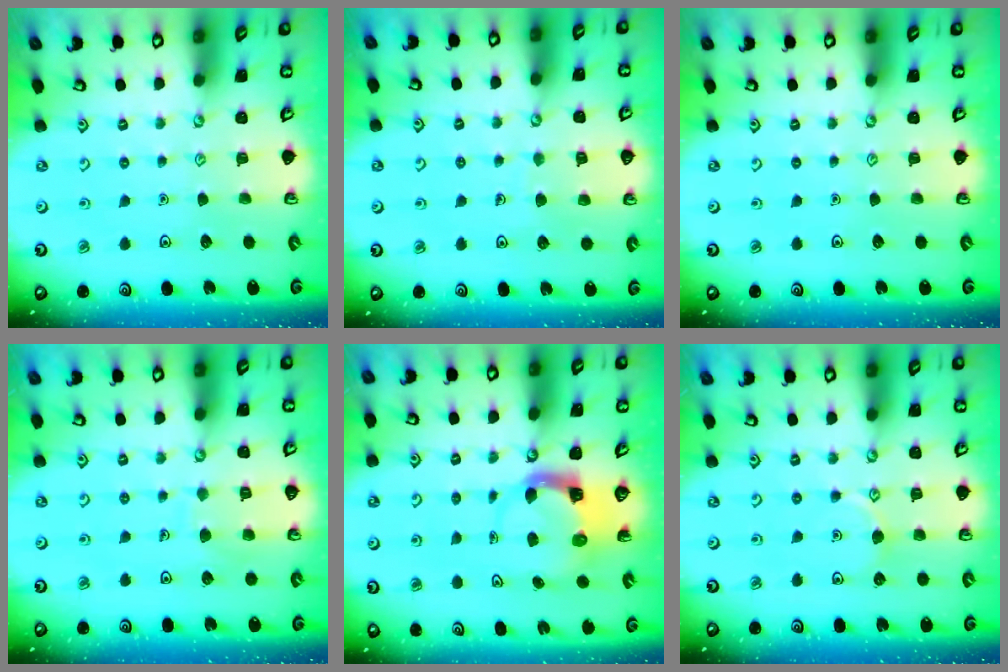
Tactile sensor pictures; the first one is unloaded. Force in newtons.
{"total": 5.7, "press": 5.7, "slide": 0.5}
{"total": 0.0}
{"total": 6.2, "press": 6.1, "slide": 0.7}
{"total": 3.9, "press": 3.9, "slide": 0.6}
{"total": 5.9, "press": 5.9, "slide": 0.3}